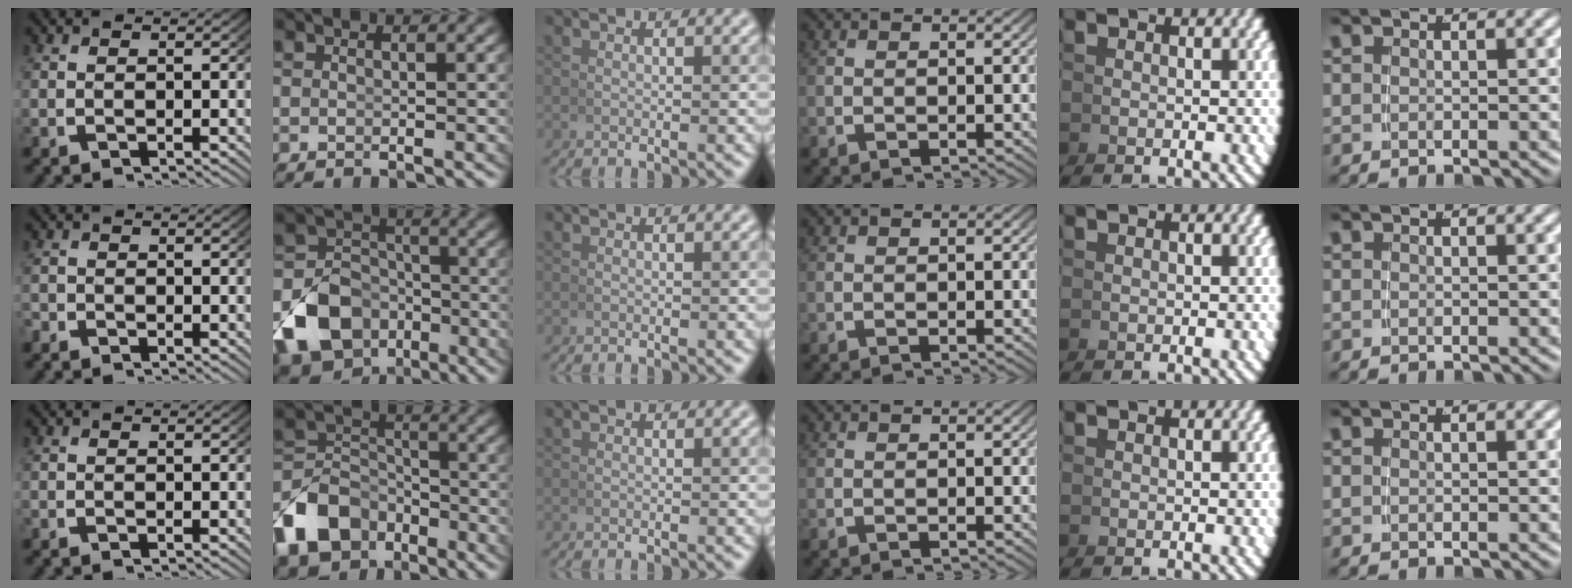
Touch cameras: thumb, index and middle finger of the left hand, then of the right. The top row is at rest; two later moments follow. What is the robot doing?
{"motion": "grasp_and_lifting", "object": "coin"}